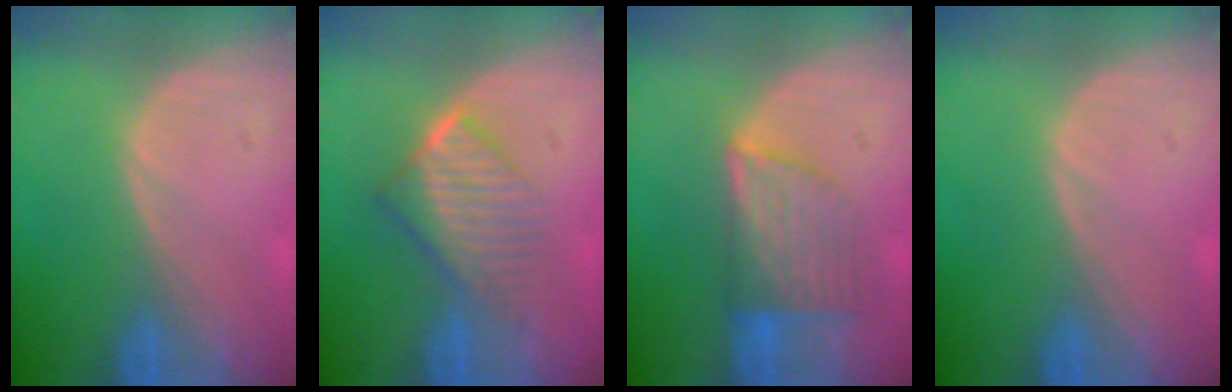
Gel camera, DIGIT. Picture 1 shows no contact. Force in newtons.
{"total": 6.6, "press": 5.9, "slide": 3.0}
{"total": 7.2, "press": 6.4, "slide": 3.4}
{"total": 0.0}